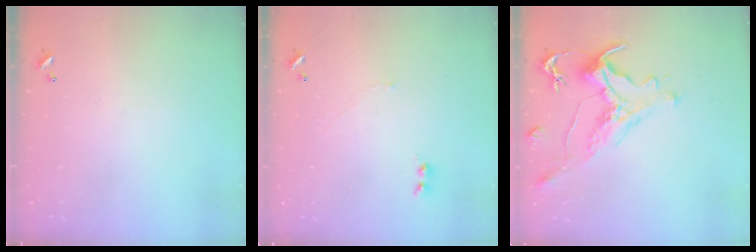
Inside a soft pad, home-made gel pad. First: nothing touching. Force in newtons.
{"total": 2.6, "press": 2.6, "slide": 0.6}
{"total": 1.3, "press": 0.1, "slide": 1.3}